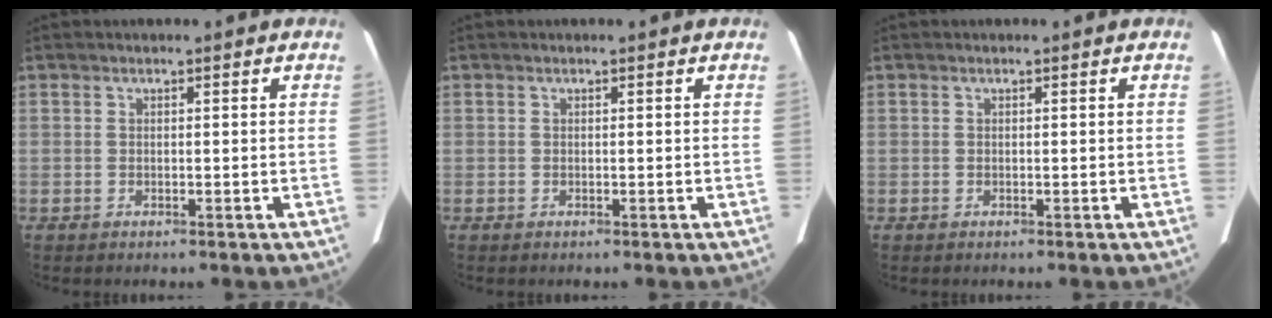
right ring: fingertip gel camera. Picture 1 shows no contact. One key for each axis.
{"total": 0.0}
{"total": 0.0}